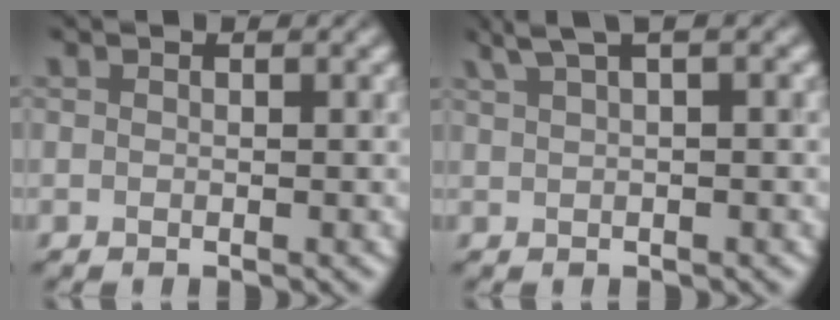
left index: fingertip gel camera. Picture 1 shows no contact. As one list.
[{"total": 3.0, "force": [2.0, 0.6, 2.2], "torque": [-0.030, 0.012, 0.031]}]